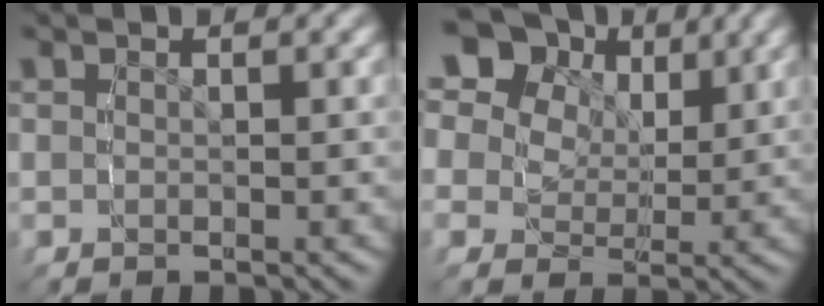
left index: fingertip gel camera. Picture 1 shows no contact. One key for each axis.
{"total": 14.2, "fx": 5.3, "fy": 11.0, "fz": 7.3, "tx": -0.138, "ty": 0.018, "tz": 0.064}